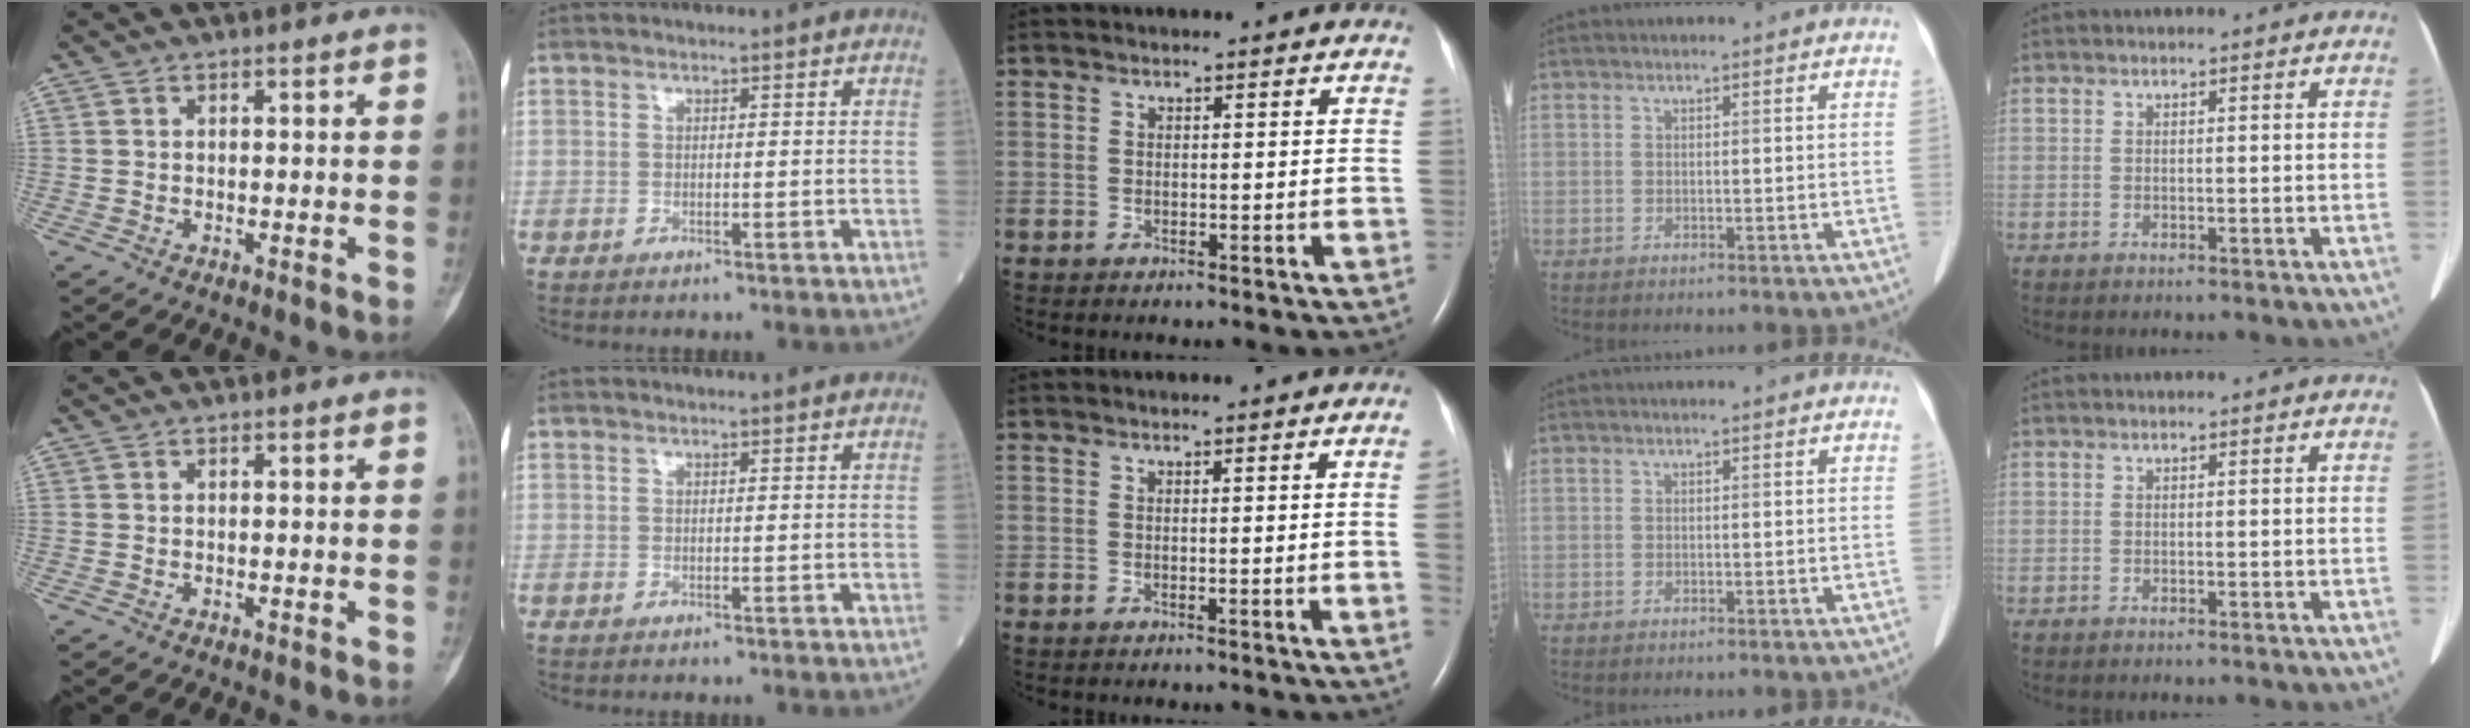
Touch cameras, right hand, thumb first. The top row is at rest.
{"middle": {"total": 1.9, "force": [-0.2, -0.9, 1.7], "torque": [-0.020, -0.001, -0.003]}}